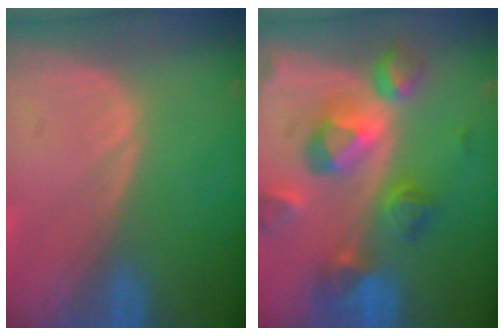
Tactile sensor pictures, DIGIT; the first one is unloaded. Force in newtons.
{"total": 10.5, "press": 9.4, "slide": 4.7}